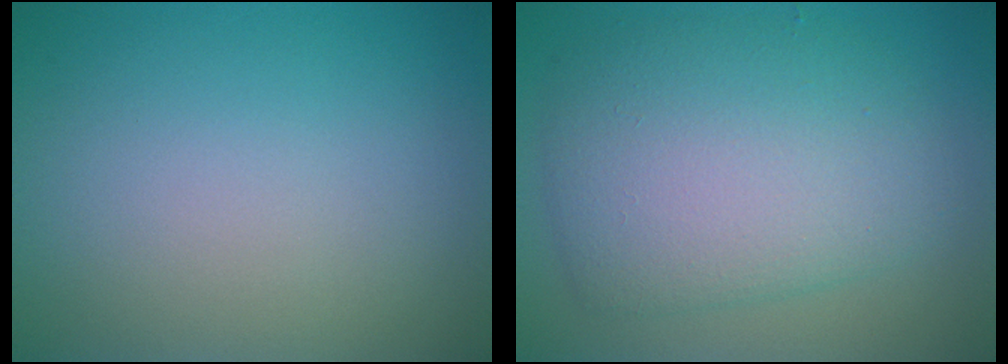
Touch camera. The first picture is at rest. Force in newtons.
{"total": 7.2, "press": 7.2, "slide": 0.1}